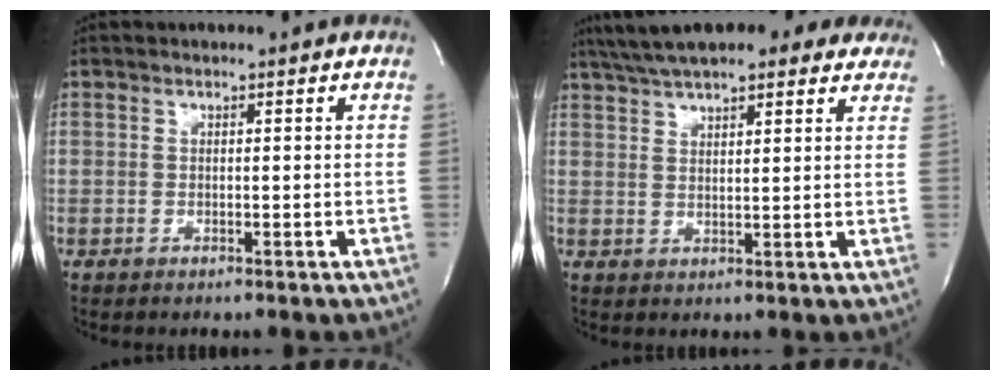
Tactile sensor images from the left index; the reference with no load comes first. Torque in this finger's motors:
{"motor_torque": [1.11, -1.03, 0.67, 0.11]}